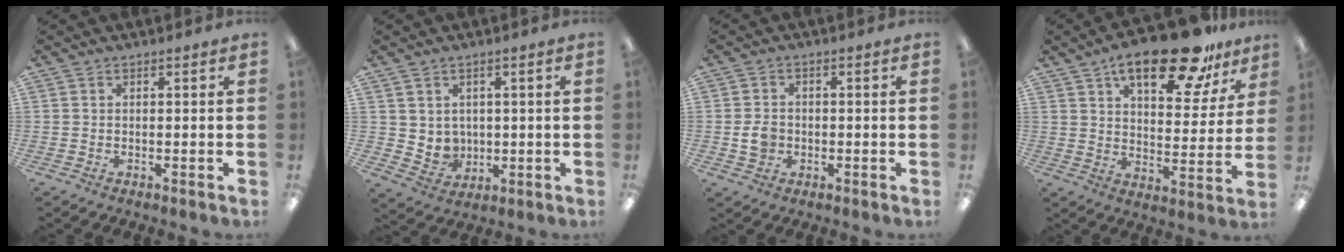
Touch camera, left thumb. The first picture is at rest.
{"total": 4.5, "force": [2.2, 3.9, 0.3], "torque": [-0.015, -0.014, 0.045]}
{"total": 4.2, "force": [-0.7, 3.4, 2.3], "torque": [-0.044, 0.005, -0.013]}
{"total": 19.5, "force": [13.3, 7.5, 12.1], "torque": [-0.179, -0.071, 0.217]}